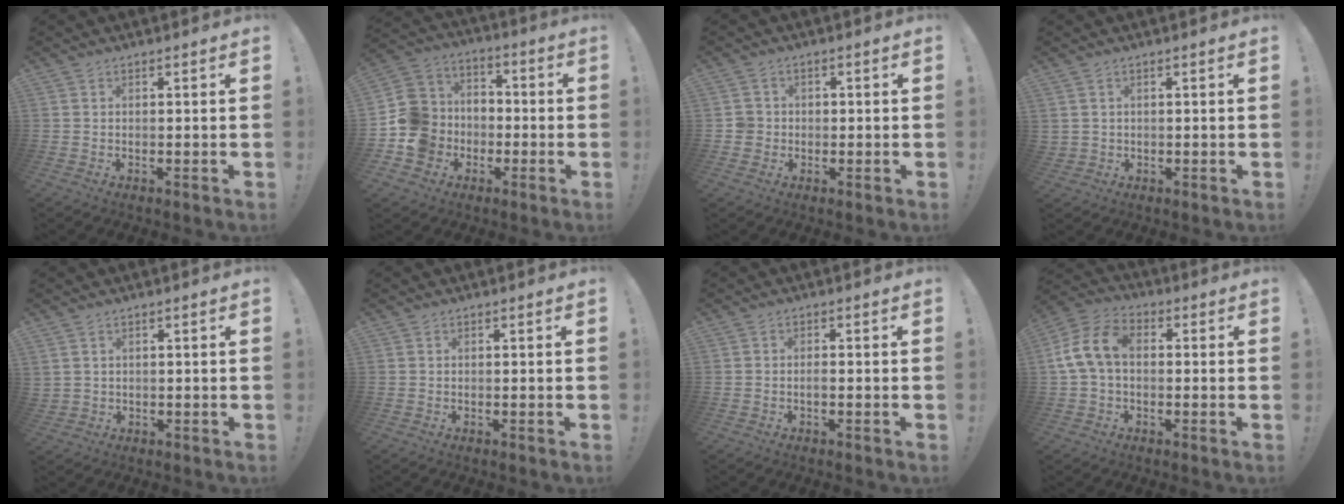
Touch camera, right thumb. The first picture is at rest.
{"total": 15.3, "force": [-4.9, 13.6, 5.2], "torque": [-0.102, 0.038, -0.080]}
{"total": 4.0, "force": [-0.6, 3.8, 1.1], "torque": [-0.015, 0.012, -0.009]}
{"total": 2.0, "force": [1.1, 1.7, 0.5], "torque": [-0.006, -0.006, 0.020]}
{"total": 2.2, "force": [1.3, 1.6, 0.7], "torque": [-0.008, -0.004, 0.026]}
{"total": 0.0}
{"total": 1.2, "force": [-0.7, 0.4, 1.0], "torque": [-0.016, 0.003, -0.012]}
{"total": 11.6, "force": [0.7, 7.6, 8.8], "torque": [-0.176, 0.014, 0.017]}